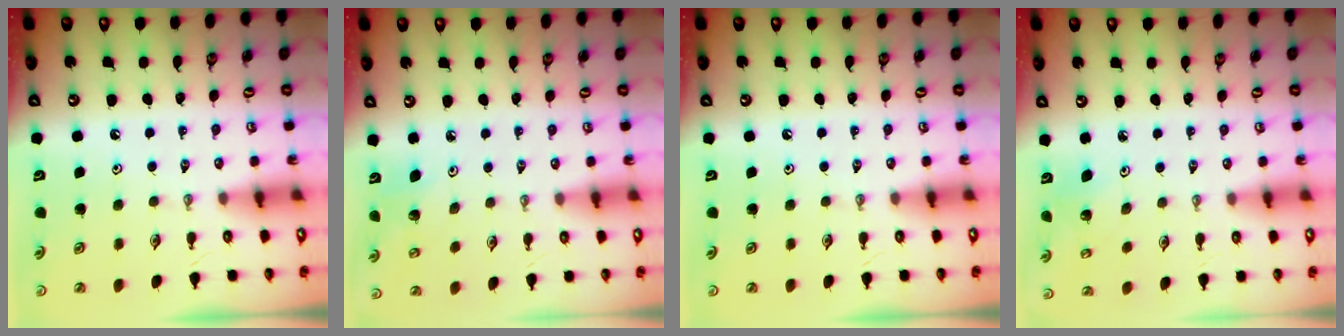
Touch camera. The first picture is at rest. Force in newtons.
{"total": 3.4, "press": 2.9, "slide": 1.7}
{"total": 0.0}
{"total": 3.5, "press": 3.3, "slide": 0.9}